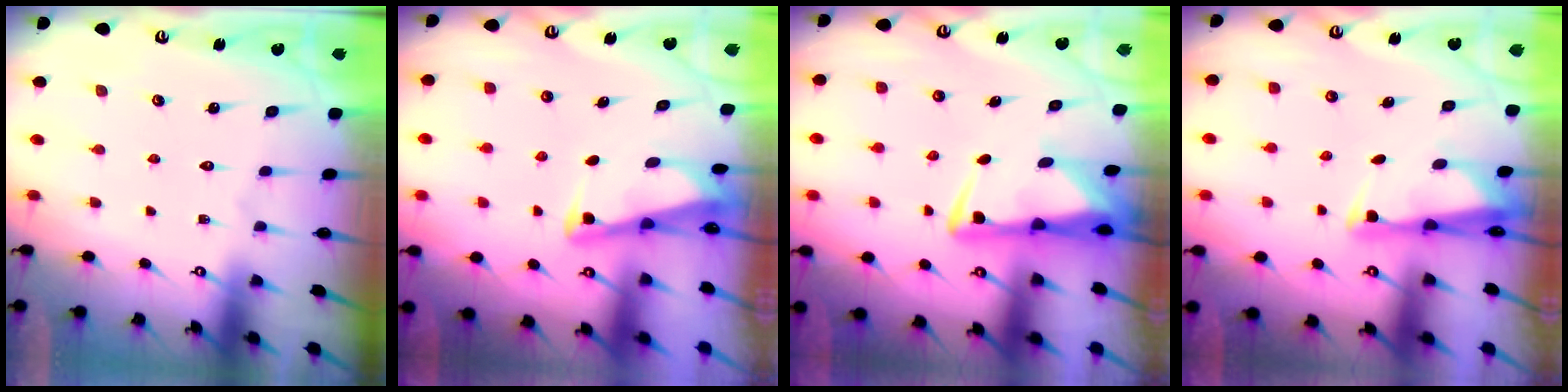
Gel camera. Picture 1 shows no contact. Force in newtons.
{"total": 2.8, "press": 2.8, "slide": 0.4}
{"total": 5.0, "press": 4.9, "slide": 1.2}
{"total": 2.7, "press": 2.6, "slide": 0.8}